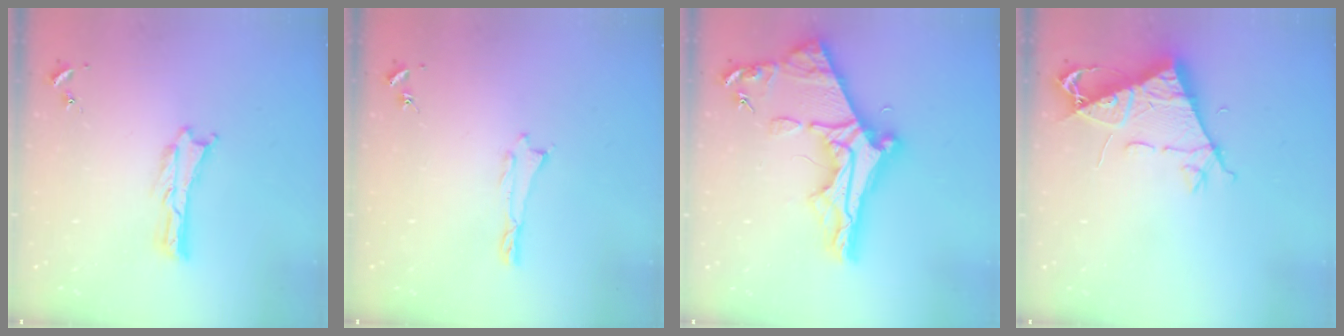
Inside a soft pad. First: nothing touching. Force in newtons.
{"total": 0.0}
{"total": 11.4, "press": 11.3, "slide": 1.0}
{"total": 8.2, "press": 8.1, "slide": 1.2}